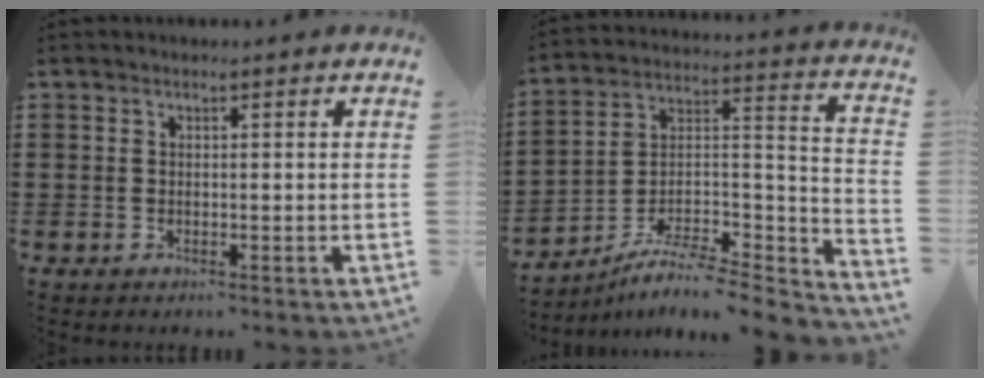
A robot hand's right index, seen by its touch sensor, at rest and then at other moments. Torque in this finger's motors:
{"motor_torque": [0.75, 1.39, -0.03, -0.05]}